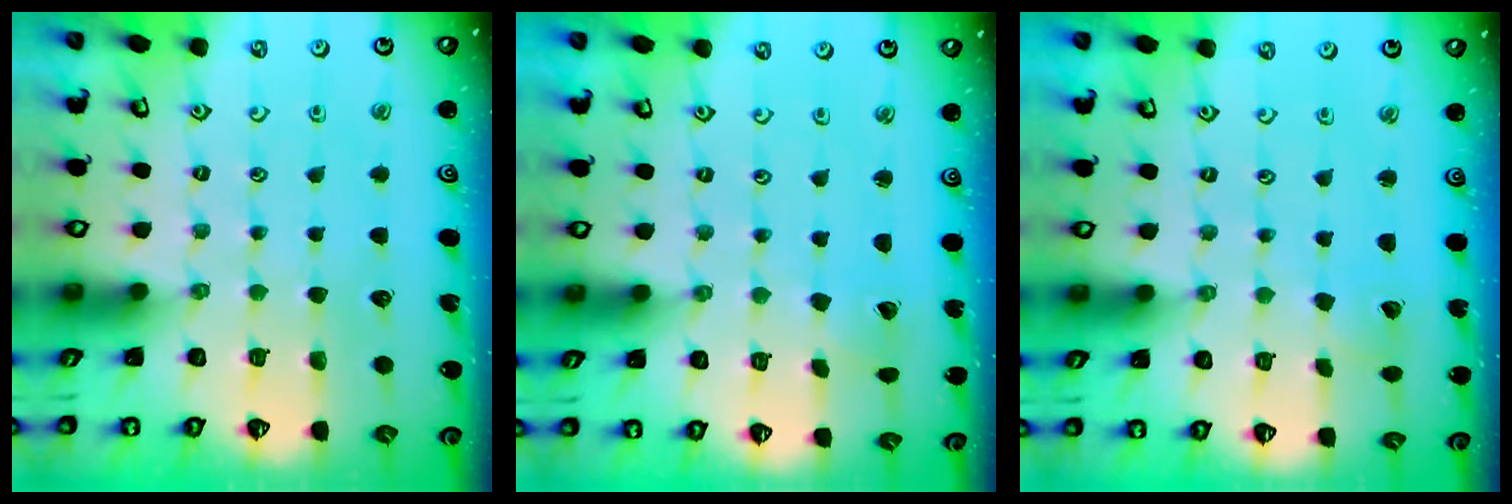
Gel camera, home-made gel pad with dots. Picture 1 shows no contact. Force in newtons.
{"total": 1.5, "press": 1.5, "slide": 0.1}
{"total": 2.2, "press": 2.2, "slide": 0.2}